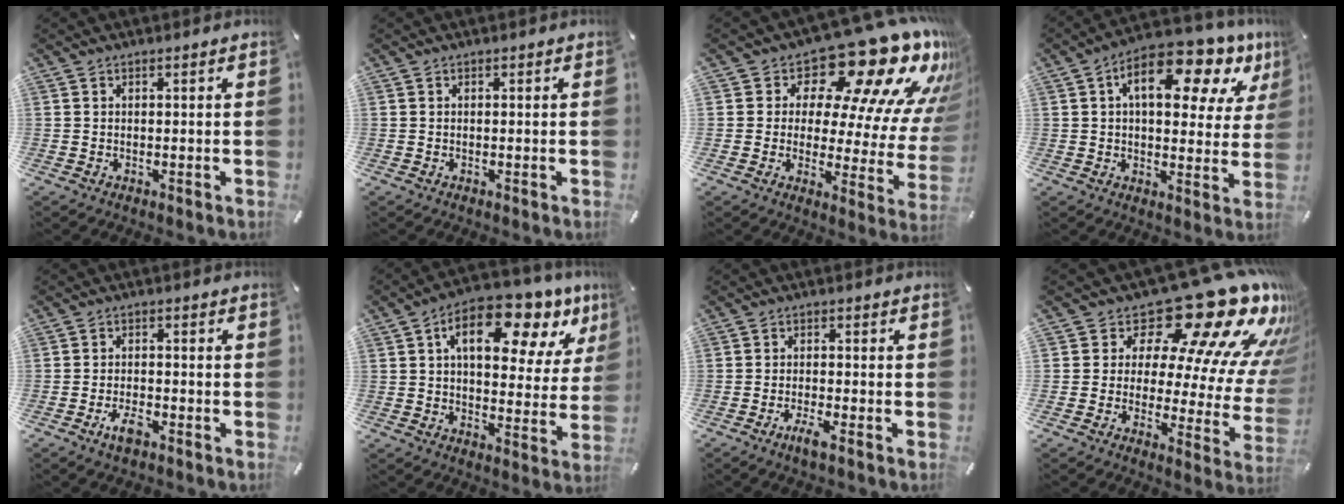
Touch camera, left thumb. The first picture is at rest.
{"total": 0.0}
{"total": 21.5, "force": [14.9, 8.7, 12.9], "torque": [-0.167, -0.127, 0.238]}
{"total": 16.4, "force": [8.0, 7.9, 12.0], "torque": [-0.171, -0.039, 0.128]}
{"total": 4.1, "force": [-2.6, 1.8, 2.7], "torque": [-0.062, 0.005, -0.050]}
{"total": 16.5, "force": [8.7, 8.5, 11.2], "torque": [-0.166, -0.041, 0.140]}
{"total": 3.5, "force": [-2.4, 0.5, 2.5], "torque": [-0.053, 0.001, -0.043]}
{"total": 23.3, "force": [16.2, 8.7, 14.3], "torque": [-0.184, -0.140, 0.266]}